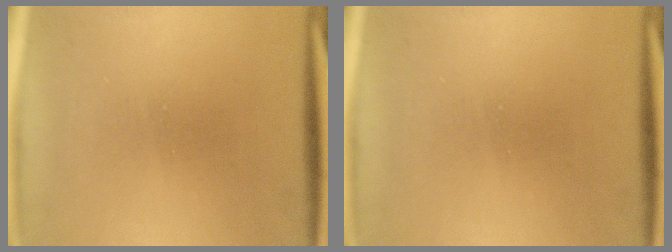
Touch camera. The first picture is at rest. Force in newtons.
{"total": 0.0}